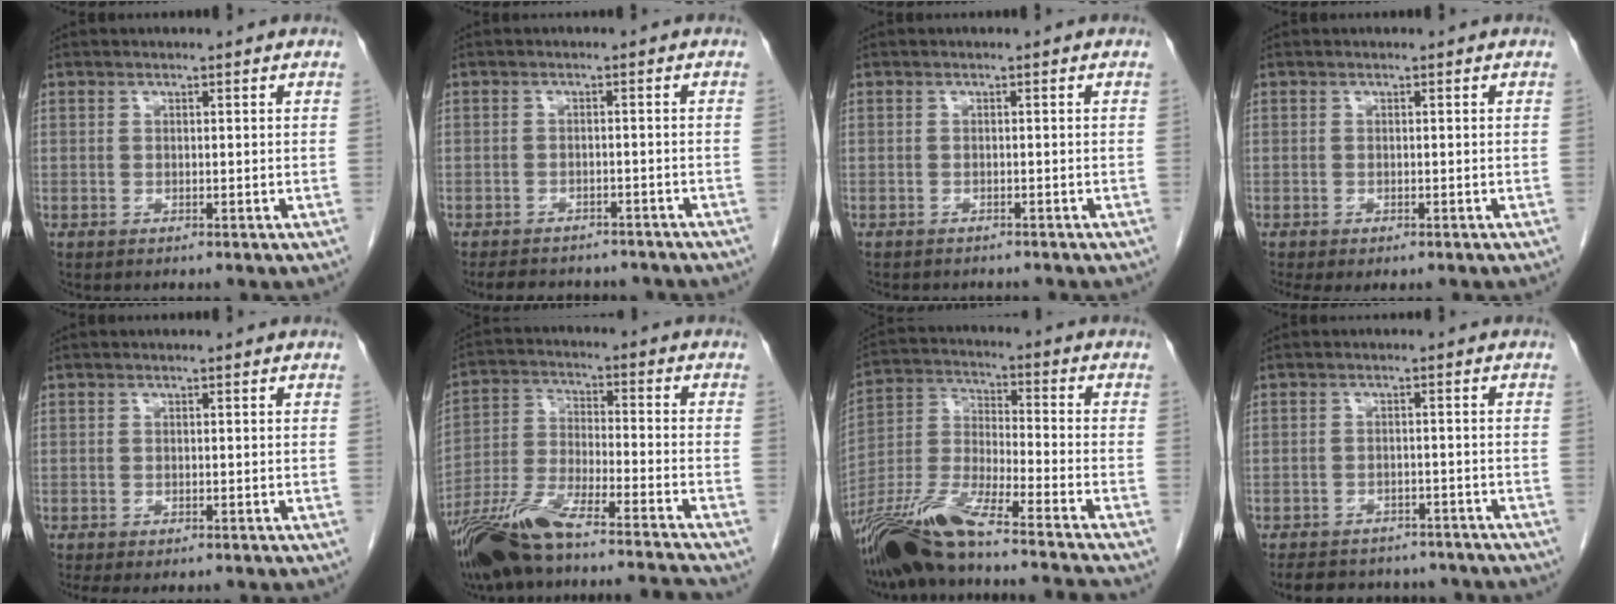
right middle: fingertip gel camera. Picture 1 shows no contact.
{"total": 12.1, "force": [-10.6, 4.2, 4.1], "torque": [-0.079, 0.002, -0.123]}
{"total": 5.4, "force": [-4.8, 1.5, 1.8], "torque": [-0.026, -0.004, -0.060]}
{"total": 3.8, "force": [-2.9, 1.3, 2.0], "torque": [-0.027, -0.013, -0.040]}
{"total": 3.2, "force": [-2.5, 1.1, 1.6], "torque": [-0.023, -0.011, -0.033]}
{"total": 19.0, "force": [-16.5, -0.2, 9.4], "torque": [-0.194, -0.019, -0.289]}
{"total": 19.3, "force": [-16.2, -0.5, 10.3], "torque": [-0.234, -0.024, -0.300]}
{"total": 14.7, "force": [-13.0, 5.1, 4.5], "torque": [-0.092, 0.003, -0.155]}